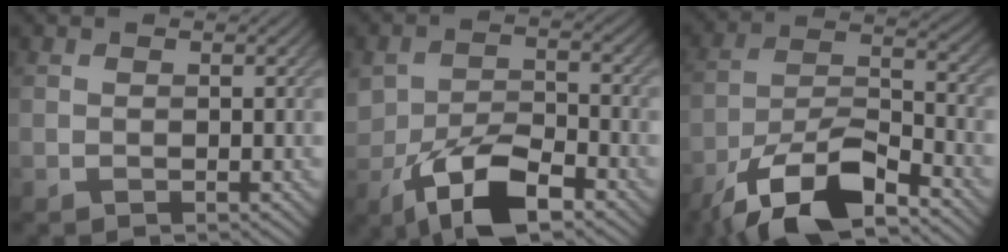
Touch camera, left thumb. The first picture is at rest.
{"total": 9.0, "force": [-4.6, 4.3, 6.5], "torque": [-0.134, -0.012, -0.084]}
{"total": 13.0, "force": [-9.0, 4.1, 8.4], "torque": [-0.159, -0.004, -0.182]}